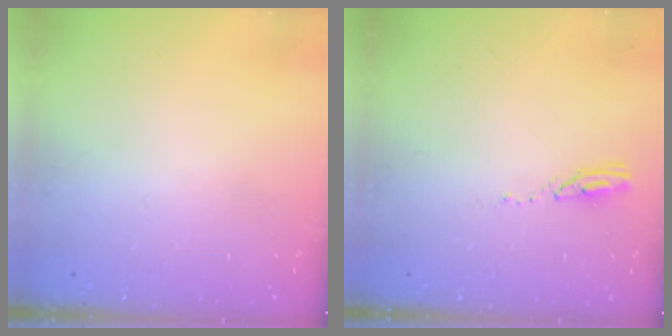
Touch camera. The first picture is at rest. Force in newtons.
{"total": 3.4, "press": 3.3, "slide": 0.3}